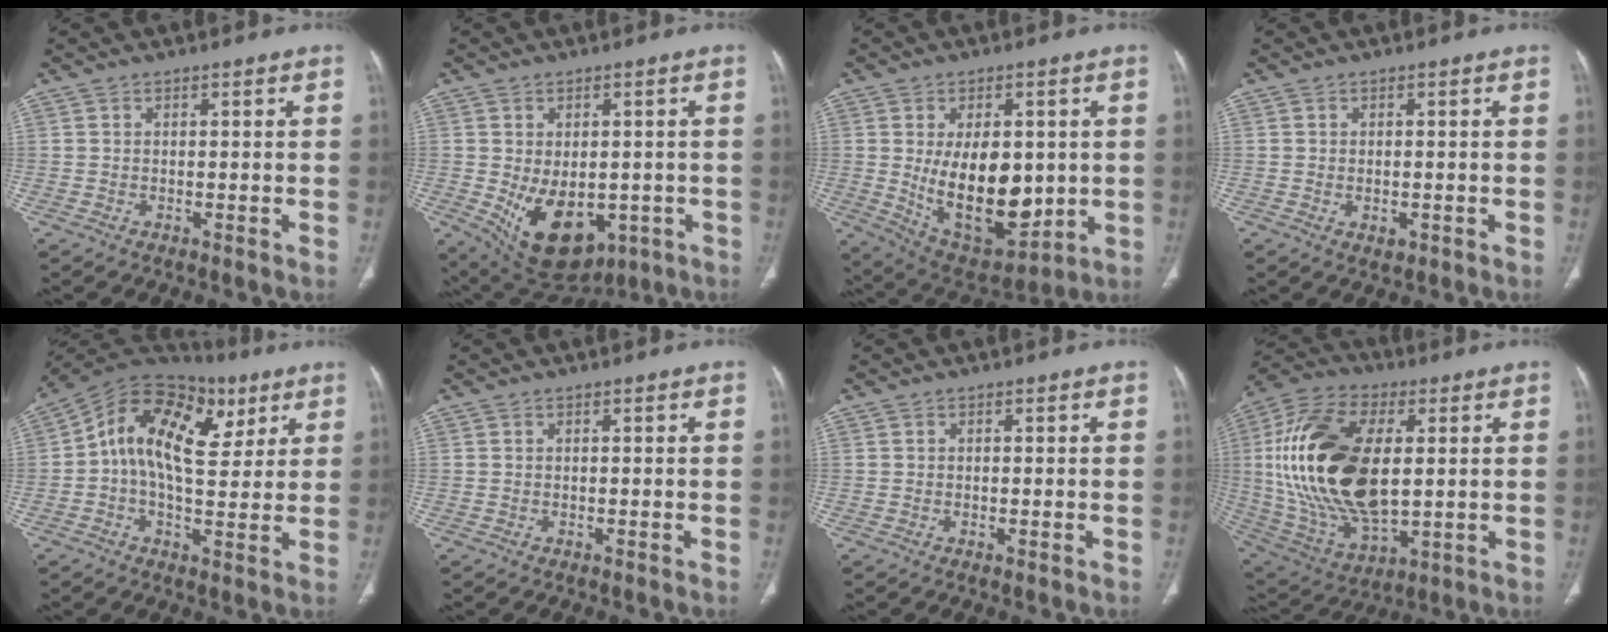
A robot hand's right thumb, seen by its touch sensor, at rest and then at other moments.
{"total": 14.0, "force": [-3.5, 9.0, 10.1], "torque": [-0.135, -0.009, -0.025]}
{"total": 17.5, "force": [0.0, 9.9, 14.4], "torque": [-0.191, -0.021, 0.029]}
{"total": 1.9, "force": [-0.5, 1.2, 1.3], "torque": [-0.017, 0.001, -0.001]}
{"total": 18.2, "force": [5.5, 10.8, 13.6], "torque": [-0.191, 0.020, 0.074]}
{"total": 0.0}
{"total": 0.5, "force": [-0.1, 0.2, 0.5], "torque": [-0.013, -0.004, -0.002]}
{"total": 27.4, "force": [3.0, 14.7, 23.0], "torque": [-0.453, -0.014, 0.058]}